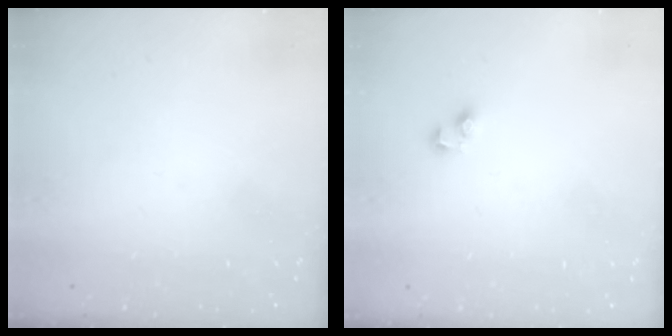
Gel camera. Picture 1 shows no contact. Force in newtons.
{"total": 2.5, "press": 2.5, "slide": 0.3}